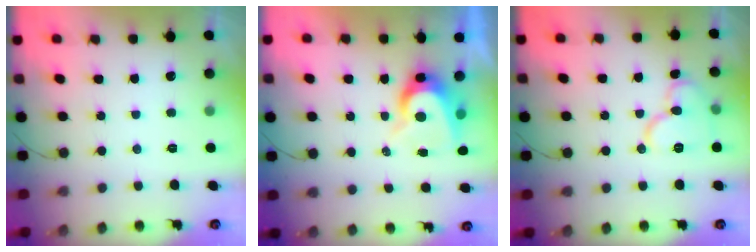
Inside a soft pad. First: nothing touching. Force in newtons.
{"total": 7.4, "press": 7.4, "slide": 0.4}
{"total": 10.9, "press": 10.9, "slide": 0.3}